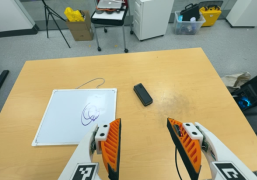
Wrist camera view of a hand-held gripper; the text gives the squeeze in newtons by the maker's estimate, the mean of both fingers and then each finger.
{"total": 0.0}